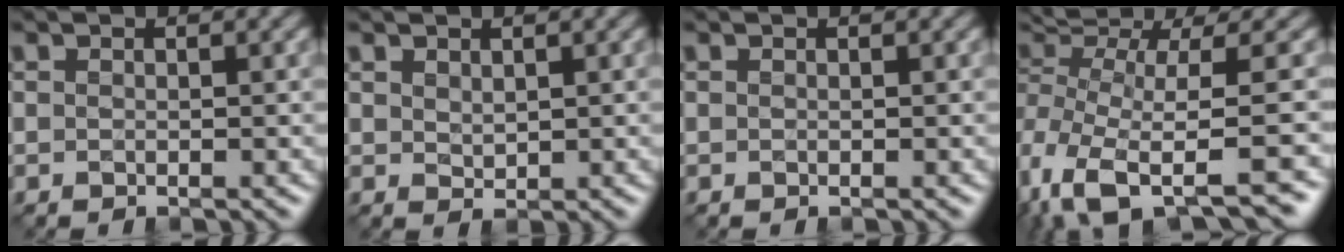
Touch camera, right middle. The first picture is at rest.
{"total": 1.0, "force": [0.7, 0.6, 0.4], "torque": [-0.010, -0.002, 0.020]}
{"total": 0.0}
{"total": 8.2, "force": [-2.2, 3.5, 7.1], "torque": [-0.152, 0.000, -0.022]}